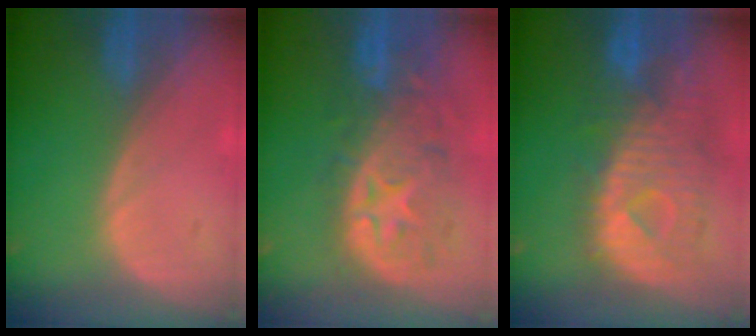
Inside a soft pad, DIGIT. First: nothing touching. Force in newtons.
{"total": 11.1, "press": 9.9, "slide": 5.1}
{"total": 11.0, "press": 9.7, "slide": 5.2}